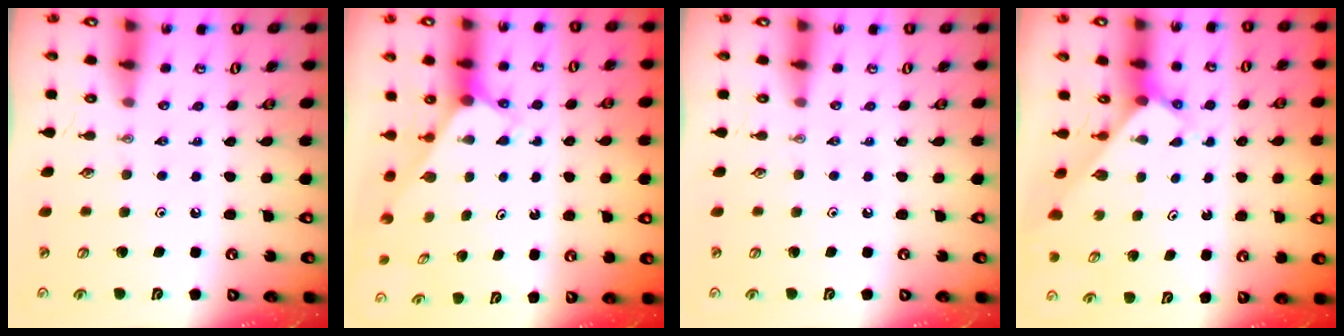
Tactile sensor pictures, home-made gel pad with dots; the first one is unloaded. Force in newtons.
{"total": 2.3, "press": 2.3, "slide": 0.2}
{"total": 0.0}
{"total": 2.1, "press": 2.1, "slide": 0.2}